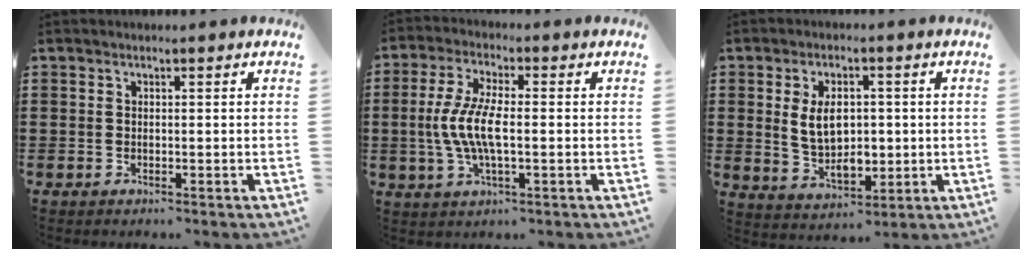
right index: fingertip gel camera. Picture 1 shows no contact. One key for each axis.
{"total": 7.4, "fx": -1.1, "fy": 2.3, "fz": 6.9, "tx": -0.164, "ty": -0.010, "tz": -0.031}
{"total": 6.8, "fx": 0.9, "fy": 4.3, "fz": 5.2, "tx": -0.085, "ty": 0.006, "tz": 0.010}